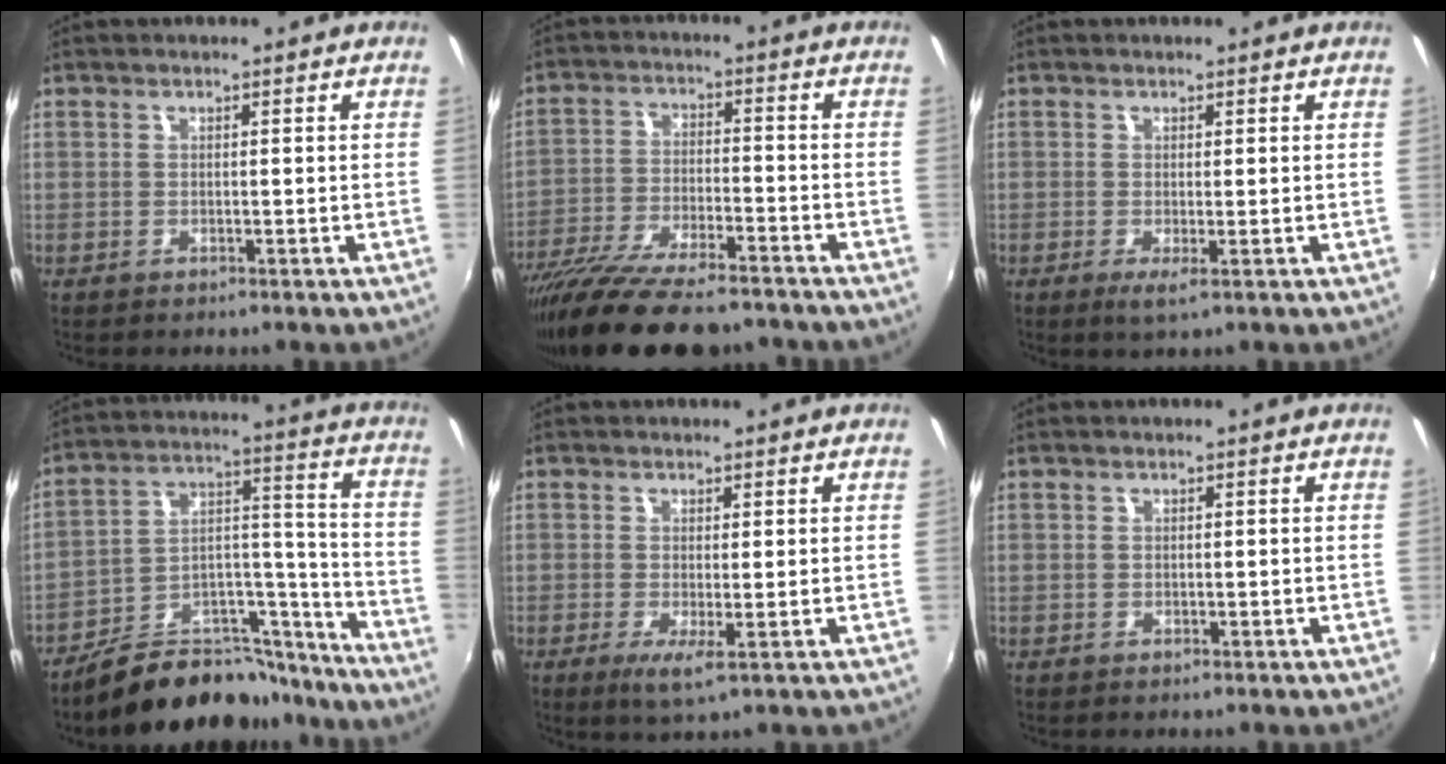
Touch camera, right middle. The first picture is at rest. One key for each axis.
{"total": 19.6, "fx": -16.2, "fy": 4.5, "fz": 10.1, "tx": -0.202, "ty": -0.046, "tz": -0.268}
{"total": 2.1, "fx": -0.5, "fy": 0.1, "fz": 2.0, "tx": -0.039, "ty": -0.008, "tz": -0.007}
{"total": 20.1, "fx": -16.8, "fy": 8.1, "fz": 7.4, "tx": -0.110, "ty": 0.066, "tz": -0.242}
{"total": 3.4, "fx": -0.7, "fy": 0.2, "fz": 3.3, "tx": -0.062, "ty": -0.013, "tz": -0.010}
{"total": 0.0}